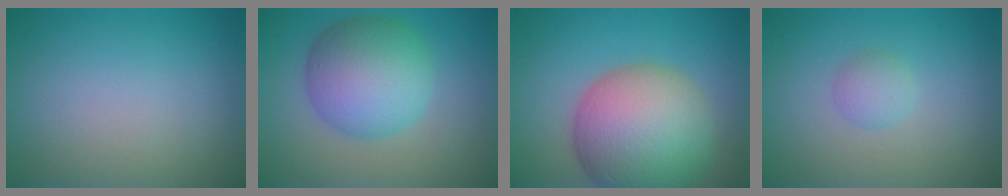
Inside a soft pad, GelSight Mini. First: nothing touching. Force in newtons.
{"total": 7.9, "press": 7.9, "slide": 0.1}
{"total": 12.3, "press": 12.3, "slide": 0.9}
{"total": 1.5, "press": 1.5, "slide": 0.1}